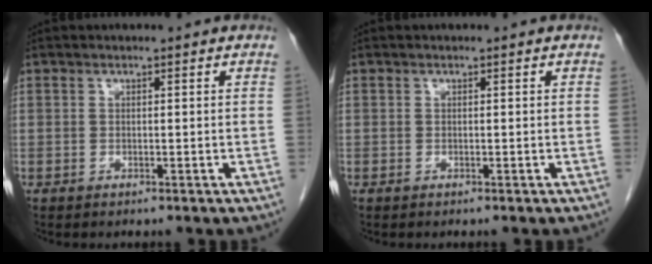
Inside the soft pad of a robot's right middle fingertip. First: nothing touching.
{"total": 0.0}